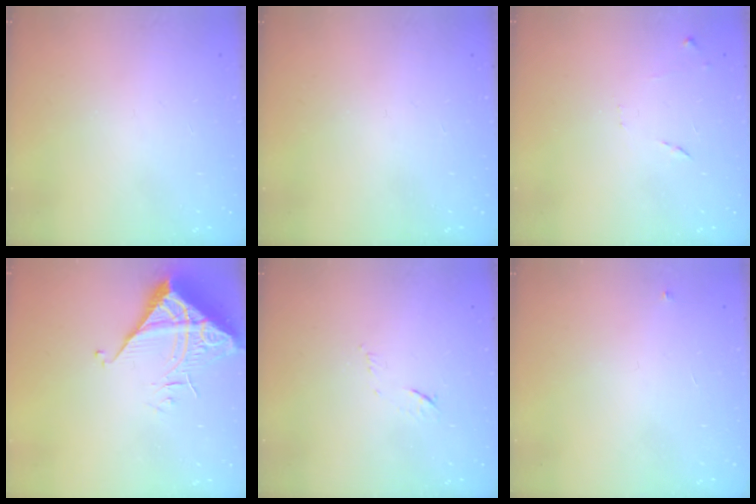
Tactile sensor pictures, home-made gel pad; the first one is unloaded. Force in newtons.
{"total": 0.0}
{"total": 7.5, "press": 7.5, "slide": 0.6}
{"total": 6.7, "press": 6.7, "slide": 0.7}
{"total": 6.2, "press": 6.2, "slide": 0.9}
{"total": 3.0, "press": 2.9, "slide": 0.4}